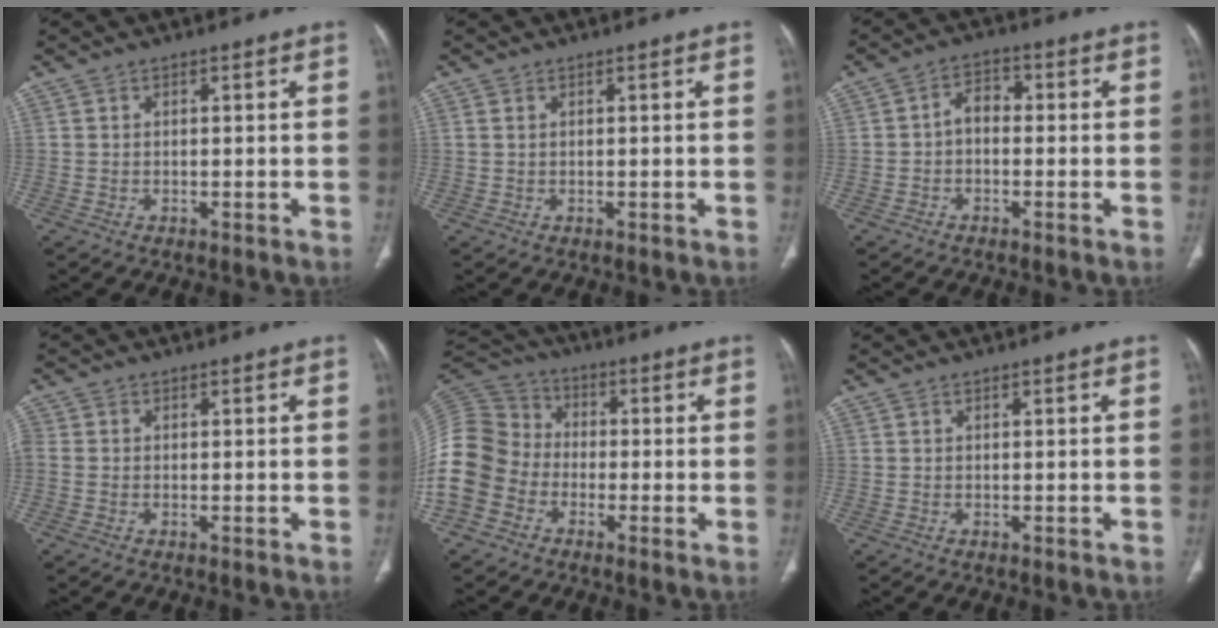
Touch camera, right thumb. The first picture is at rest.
{"total": 0.7, "force": [0.2, 0.4, 0.5], "torque": [-0.014, 0.003, 0.006]}
{"total": 4.1, "force": [-0.7, 2.9, 2.8], "torque": [-0.034, 0.022, -0.023]}
{"total": 1.6, "force": [-0.3, 1.2, 1.1], "torque": [-0.033, 0.000, -0.011]}
{"total": 16.4, "force": [-4.9, 13.6, 7.7], "torque": [-0.173, 0.054, -0.100]}
{"total": 0.0}